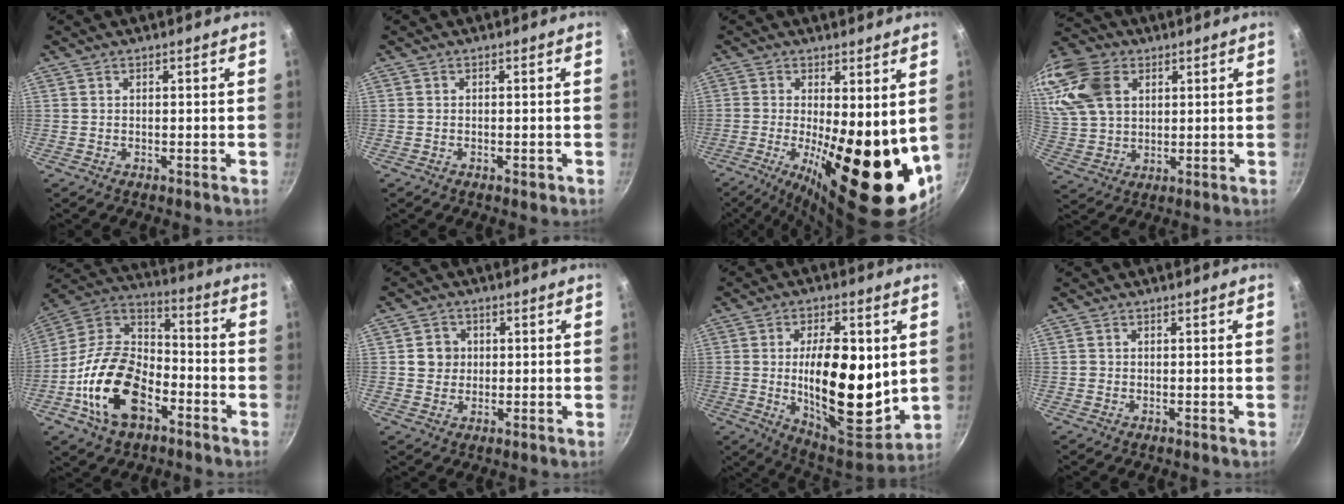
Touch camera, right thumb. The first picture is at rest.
{"total": 1.2, "force": [-0.6, 0.7, 0.7], "torque": [-0.009, 0.002, -0.008]}
{"total": 20.7, "force": [-2.3, 8.3, 18.8], "torque": [-0.254, -0.028, -0.022]}
{"total": 18.0, "force": [6.8, 13.1, 10.3], "torque": [-0.212, 0.000, 0.135]}
{"total": 19.7, "force": [-8.0, 12.0, 13.4], "torque": [-0.220, 0.056, -0.162]}
{"total": 4.4, "force": [0.5, 4.2, 1.4], "torque": [0.007, 0.005, 0.004]}
{"total": 20.7, "force": [0.9, 9.8, 18.2], "torque": [-0.256, -0.033, 0.020]}
{"total": 0.6, "force": [0.0, 0.6, 0.1], "torque": [0.001, 0.002, -0.002]}